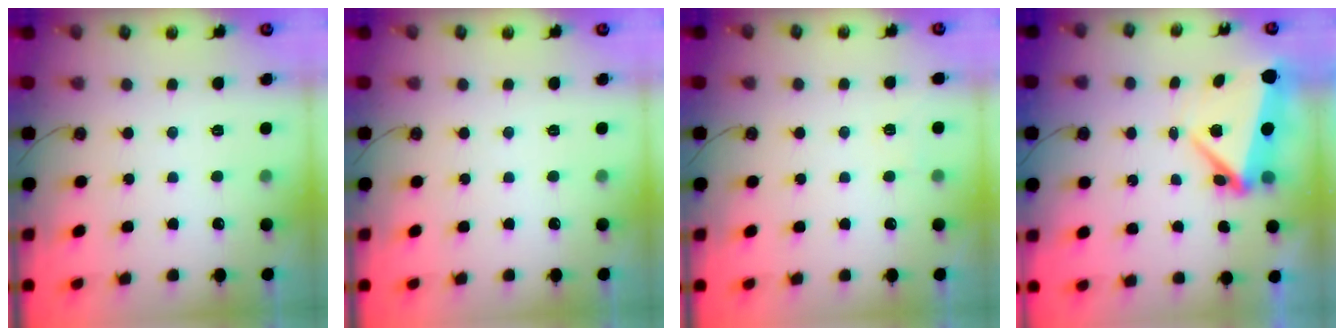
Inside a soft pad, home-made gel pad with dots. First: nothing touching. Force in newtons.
{"total": 0.0}
{"total": 2.9, "press": 2.9, "slide": 0.7}
{"total": 6.1, "press": 6.0, "slide": 1.0}